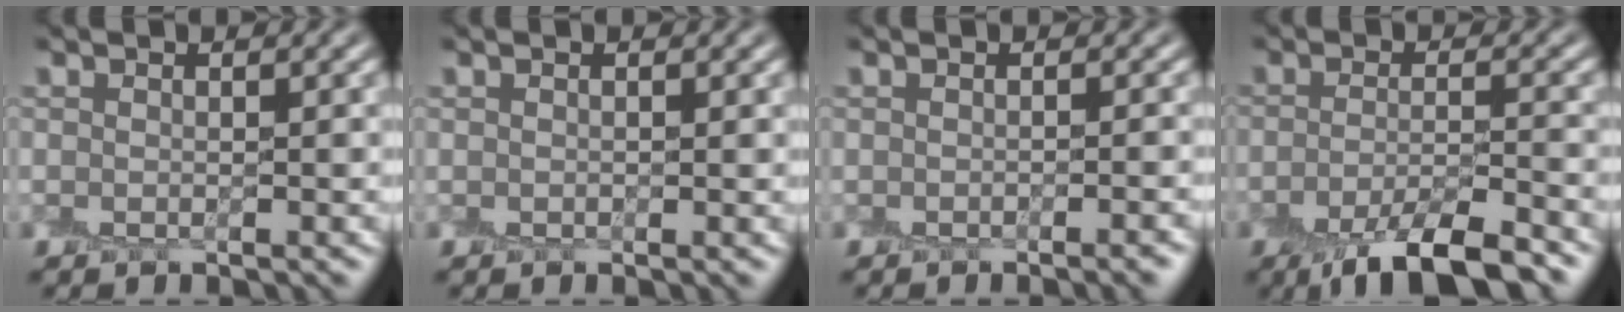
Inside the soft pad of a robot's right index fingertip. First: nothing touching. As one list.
[{"total": 0.0}, {"total": 1.8, "force": [-1.6, 0.0, 0.8], "torque": [-0.007, -0.006, -0.020]}, {"total": 6.4, "force": [-4.3, 1.5, 4.6], "torque": [-0.068, -0.006, -0.073]}]